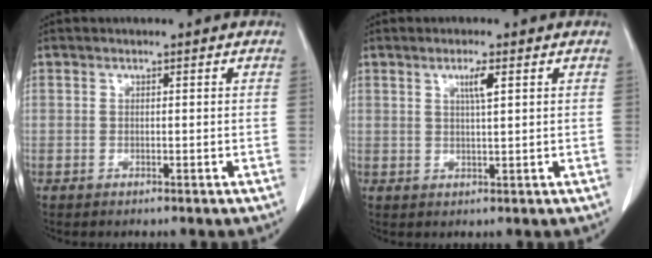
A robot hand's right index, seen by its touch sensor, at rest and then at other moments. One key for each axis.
{"total": 2.6, "fx": 1.2, "fy": 0.0, "fz": 2.3, "tx": -0.045, "ty": -0.001, "tz": 0.021}